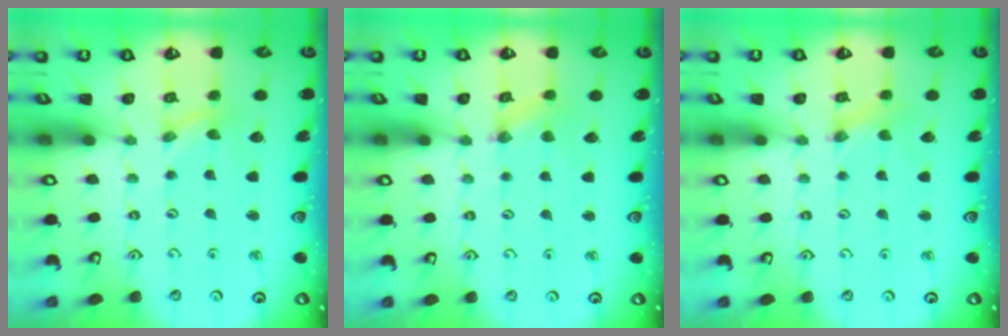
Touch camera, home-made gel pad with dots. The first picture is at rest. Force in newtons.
{"total": 0.6, "press": 0.6, "slide": 0.2}
{"total": 0.0}